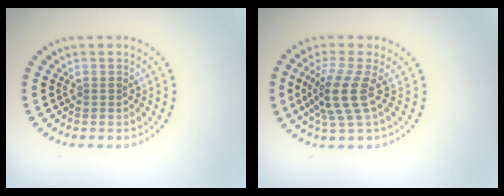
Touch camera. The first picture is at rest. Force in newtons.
{"total": 3.8, "press": 2.9, "slide": 2.5}